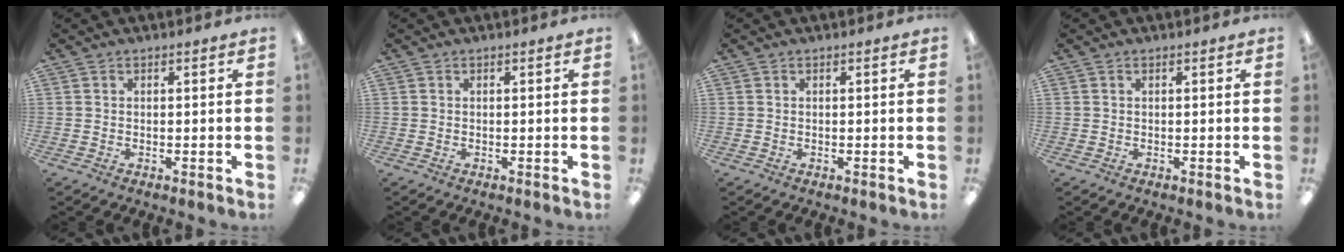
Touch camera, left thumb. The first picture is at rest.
{"total": 0.0}
{"total": 0.0}
{"total": 0.0}